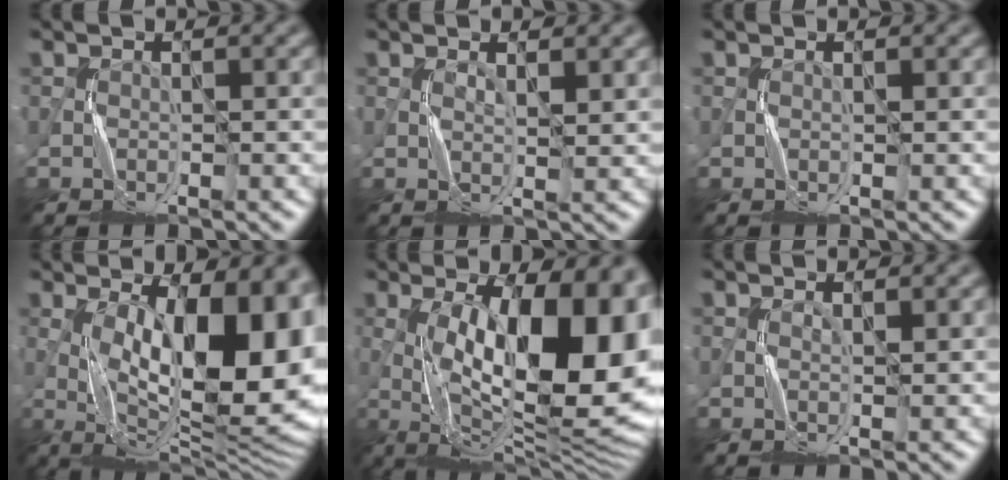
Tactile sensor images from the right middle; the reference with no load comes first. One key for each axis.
{"total": 1.8, "fx": 0.9, "fy": 0.3, "fz": 1.5, "tx": -0.028, "ty": -0.003, "tz": 0.018}
{"total": 0.5, "fx": 0.3, "fy": 0.1, "fz": 0.4, "tx": -0.004, "ty": -0.001, "tz": 0.006}
{"total": 15.4, "fx": 1.0, "fy": 5.7, "fz": 14.3, "tx": -0.186, "ty": 0.006, "tz": 0.017}
{"total": 17.1, "fx": 0.9, "fy": 6.2, "fz": 15.9, "tx": -0.216, "ty": 0.010, "tz": 0.017}
{"total": 1.1, "fx": 0.6, "fy": 0.1, "fz": 0.9, "tx": -0.018, "ty": -0.001, "tz": 0.011}